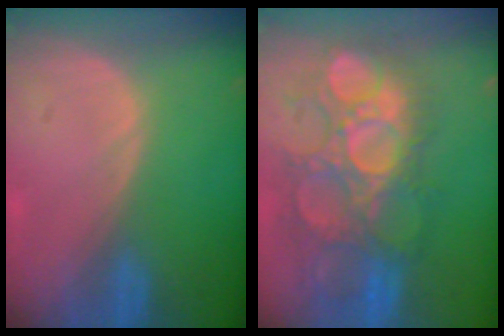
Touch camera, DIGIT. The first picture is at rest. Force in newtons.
{"total": 11.8, "press": 11.2, "slide": 3.7}